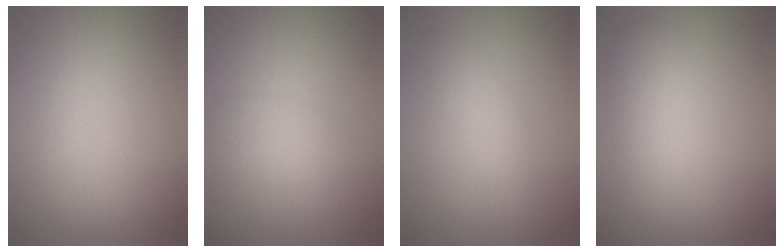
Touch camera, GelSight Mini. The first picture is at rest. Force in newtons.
{"total": 1.9, "press": 1.9, "slide": 0.1}
{"total": 1.7, "press": 1.6, "slide": 0.1}
{"total": 3.0, "press": 3.0, "slide": 0.2}